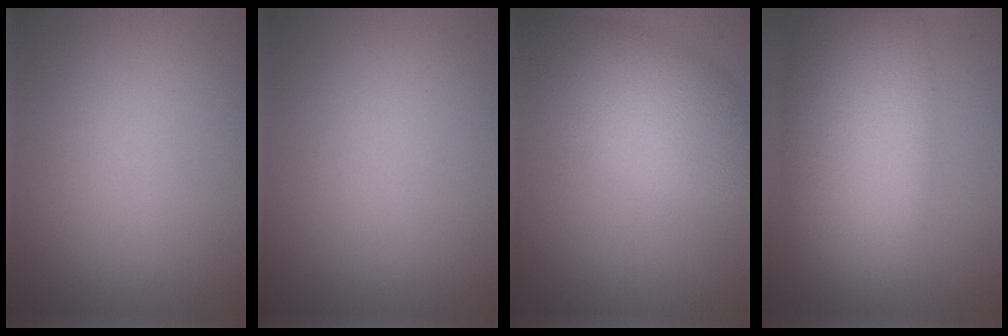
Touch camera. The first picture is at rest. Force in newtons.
{"total": 0.0}
{"total": 6.5, "press": 6.5, "slide": 0.2}
{"total": 10.7, "press": 10.6, "slide": 0.4}